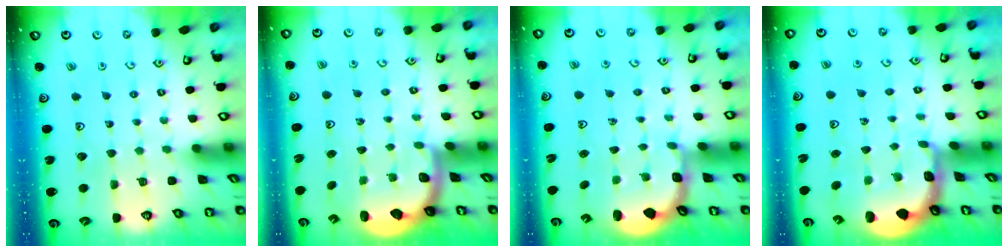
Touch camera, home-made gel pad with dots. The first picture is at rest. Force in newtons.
{"total": 2.1, "press": 2.0, "slide": 0.5}
{"total": 2.7, "press": 2.1, "slide": 1.7}
{"total": 1.8, "press": 1.6, "slide": 0.7}